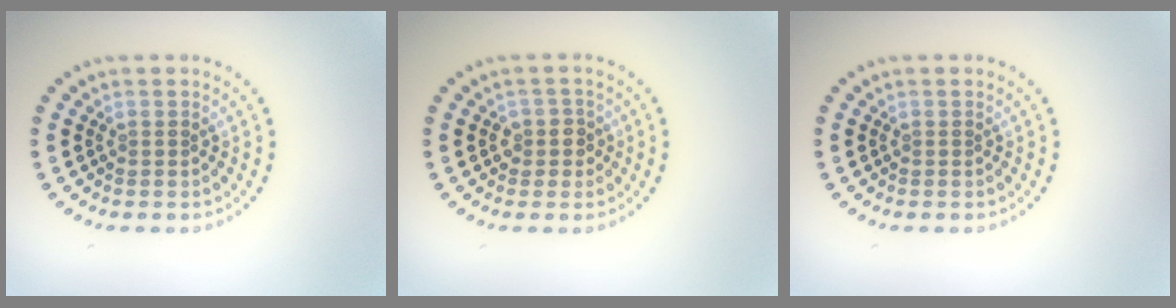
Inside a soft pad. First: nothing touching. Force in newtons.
{"total": 1.8, "press": 1.5, "slide": 1.0}
{"total": 0.0}